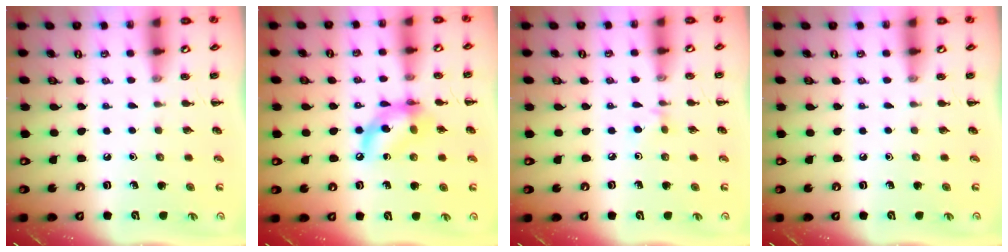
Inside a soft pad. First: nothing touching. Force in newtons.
{"total": 12.2, "press": 12.0, "slide": 2.6}
{"total": 2.7, "press": 2.5, "slide": 1.0}
{"total": 0.0}